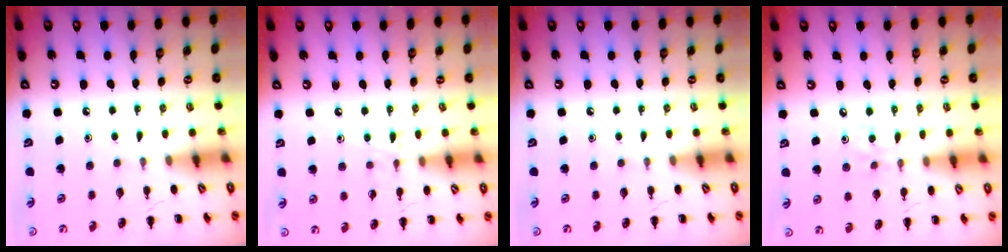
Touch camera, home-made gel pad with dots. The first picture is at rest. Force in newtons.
{"total": 6.2, "press": 5.8, "slide": 2.1}
{"total": 0.0}
{"total": 2.1, "press": 2.1, "slide": 0.6}